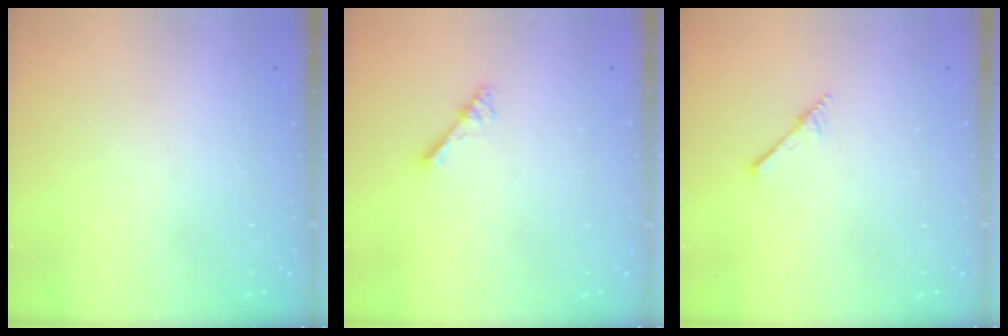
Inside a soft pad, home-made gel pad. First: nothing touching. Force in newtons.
{"total": 2.8, "press": 2.8, "slide": 0.4}
{"total": 1.9, "press": 1.9, "slide": 0.2}